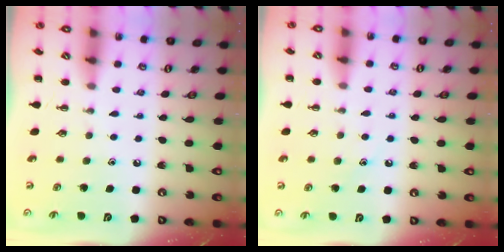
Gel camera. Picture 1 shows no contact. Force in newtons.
{"total": 6.6, "press": 6.5, "slide": 1.4}